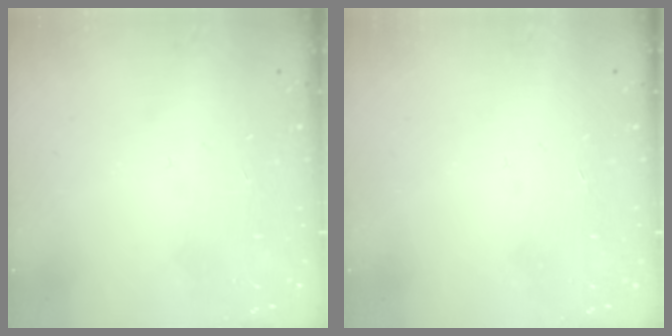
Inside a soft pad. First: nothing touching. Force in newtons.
{"total": 1.5, "press": 1.5, "slide": 0.1}